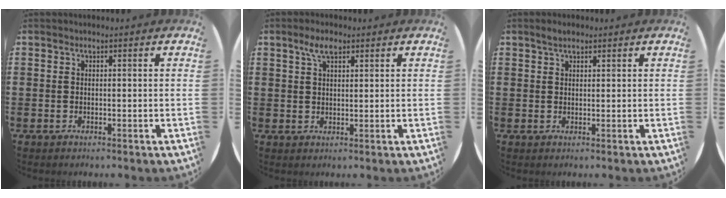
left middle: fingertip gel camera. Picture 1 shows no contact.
{"total": 3.6, "force": [2.3, 1.3, 2.3], "torque": [-0.043, 0.006, 0.039]}
{"total": 1.7, "force": [1.4, 0.6, 0.7], "torque": [-0.008, 0.002, 0.023]}